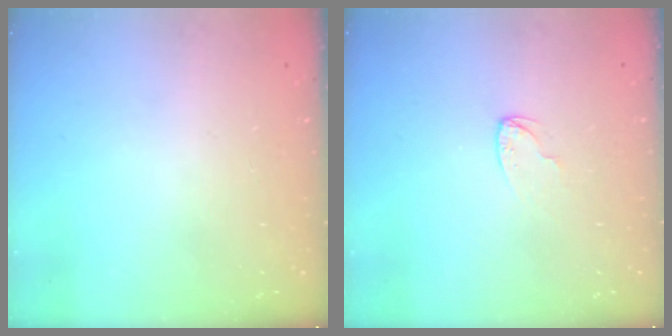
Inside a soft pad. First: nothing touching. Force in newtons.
{"total": 3.9, "press": 3.9, "slide": 0.3}